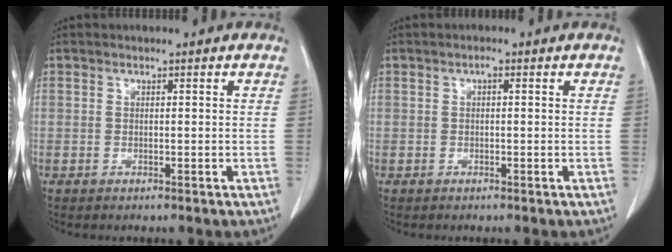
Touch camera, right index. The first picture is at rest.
{"total": 0.7, "force": [0.1, 0.3, 0.6], "torque": [-0.011, 0.003, 0.002]}